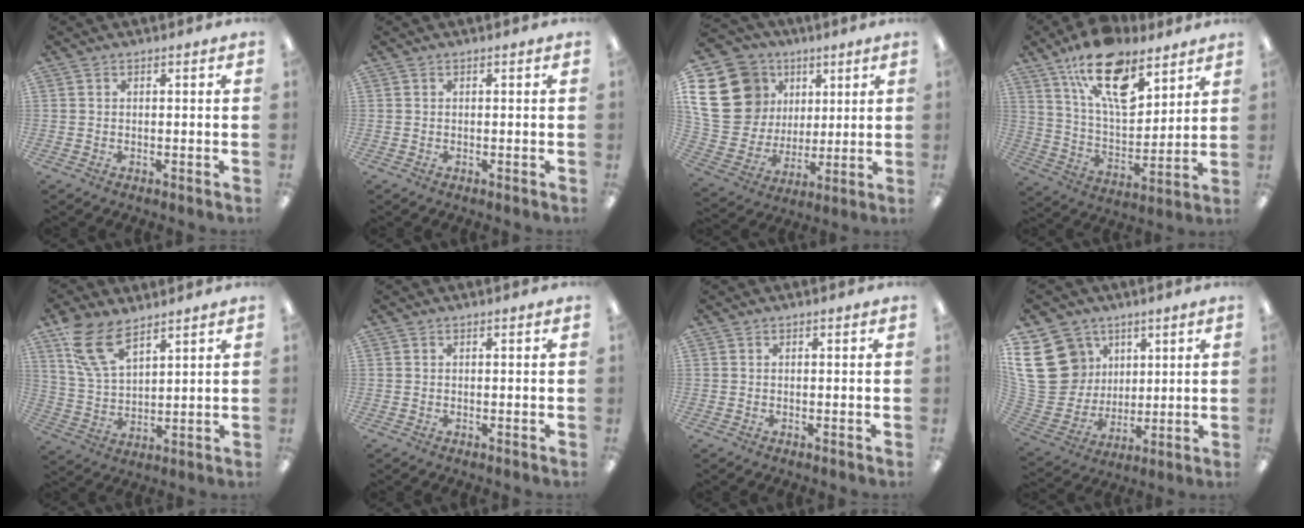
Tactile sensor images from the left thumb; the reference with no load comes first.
{"total": 0.0}
{"total": 21.2, "force": [7.1, 17.6, 9.6], "torque": [-0.201, -0.023, 0.150]}
{"total": 19.4, "force": [12.2, 8.8, 12.3], "torque": [-0.205, -0.059, 0.213]}
{"total": 11.7, "force": [7.9, 5.2, 6.8], "torque": [-0.155, -0.024, 0.151]}
{"total": 0.0}
{"total": 0.0}
{"total": 19.0, "force": [6.3, 15.8, 8.4], "torque": [-0.173, -0.021, 0.129]}